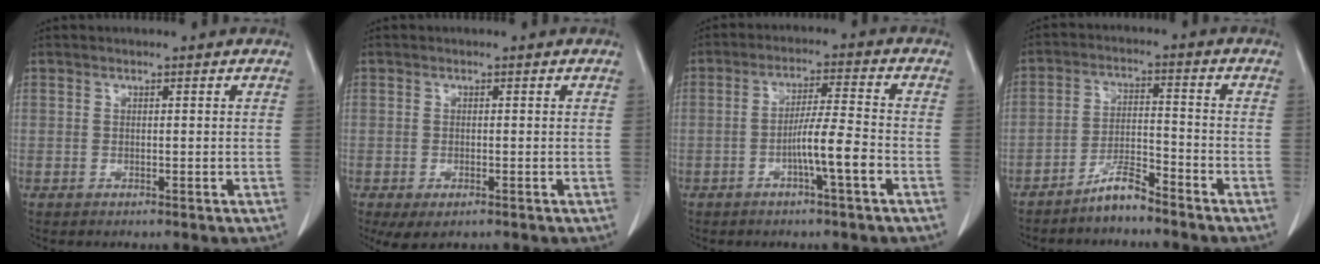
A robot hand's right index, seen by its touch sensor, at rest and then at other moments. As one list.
[{"total": 3.3, "force": [-1.8, 1.2, 2.5], "torque": [-0.042, -0.008, -0.023]}, {"total": 6.6, "force": [-2.6, -0.3, 6.0], "torque": [-0.109, 0.004, -0.045]}, {"total": 5.2, "force": [-4.5, 0.7, 2.4], "torque": [-0.045, -0.003, -0.087]}]